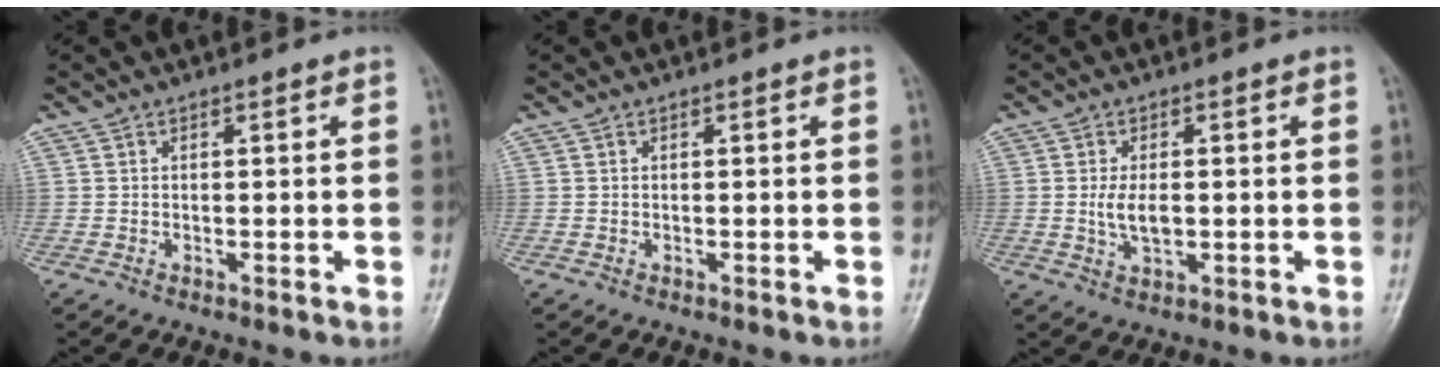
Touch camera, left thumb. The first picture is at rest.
{"total": 0.0}
{"total": 4.6, "force": [-0.1, 2.4, 3.9], "torque": [-0.074, -0.005, 0.000]}